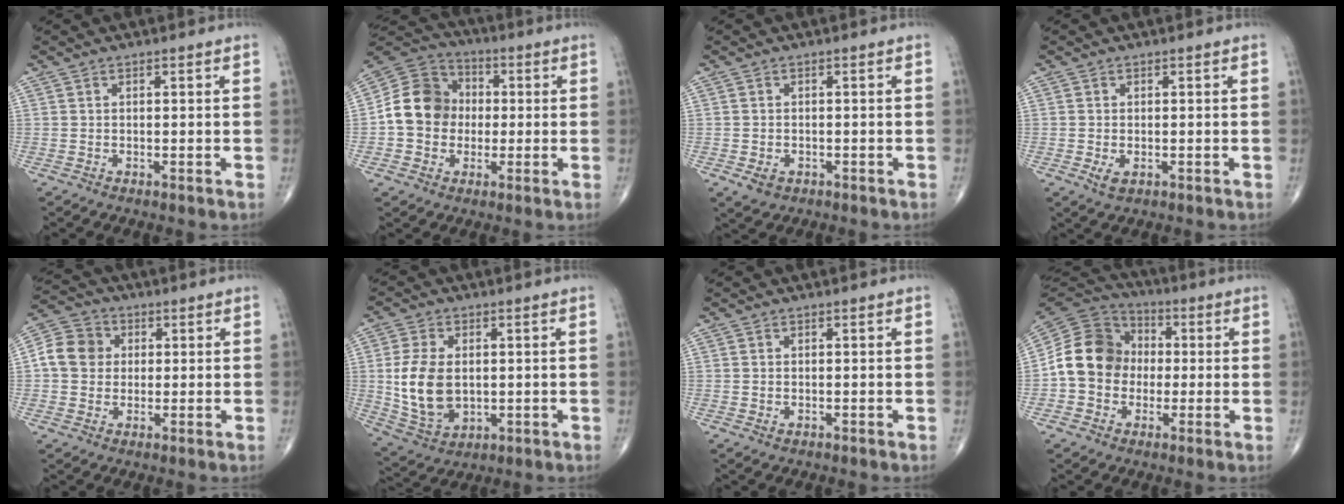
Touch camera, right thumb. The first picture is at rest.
{"total": 12.1, "force": [-0.4, 10.5, 6.0], "torque": [-0.085, 0.030, -0.018]}
{"total": 2.5, "force": [-1.1, 1.9, 1.3], "torque": [-0.019, 0.000, -0.010]}
{"total": 2.1, "force": [-0.6, 1.2, 1.6], "torque": [-0.029, -0.003, -0.008]}
{"total": 8.2, "force": [0.9, 7.3, 3.7], "torque": [-0.053, 0.016, 0.003]}
{"total": 11.9, "force": [0.2, 7.6, 9.1], "torque": [-0.172, -0.011, 0.019]}
{"total": 0.5, "force": [-0.1, 0.3, 0.3], "torque": [-0.008, 0.001, 0.001]}
{"total": 13.2, "force": [-0.7, 11.3, 6.7], "torque": [-0.102, 0.034, -0.023]}